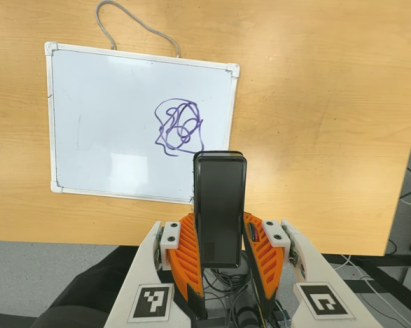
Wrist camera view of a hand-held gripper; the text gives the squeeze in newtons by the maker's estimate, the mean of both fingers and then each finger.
{"total": 5.4, "left": 3.7, "right": 7.2}